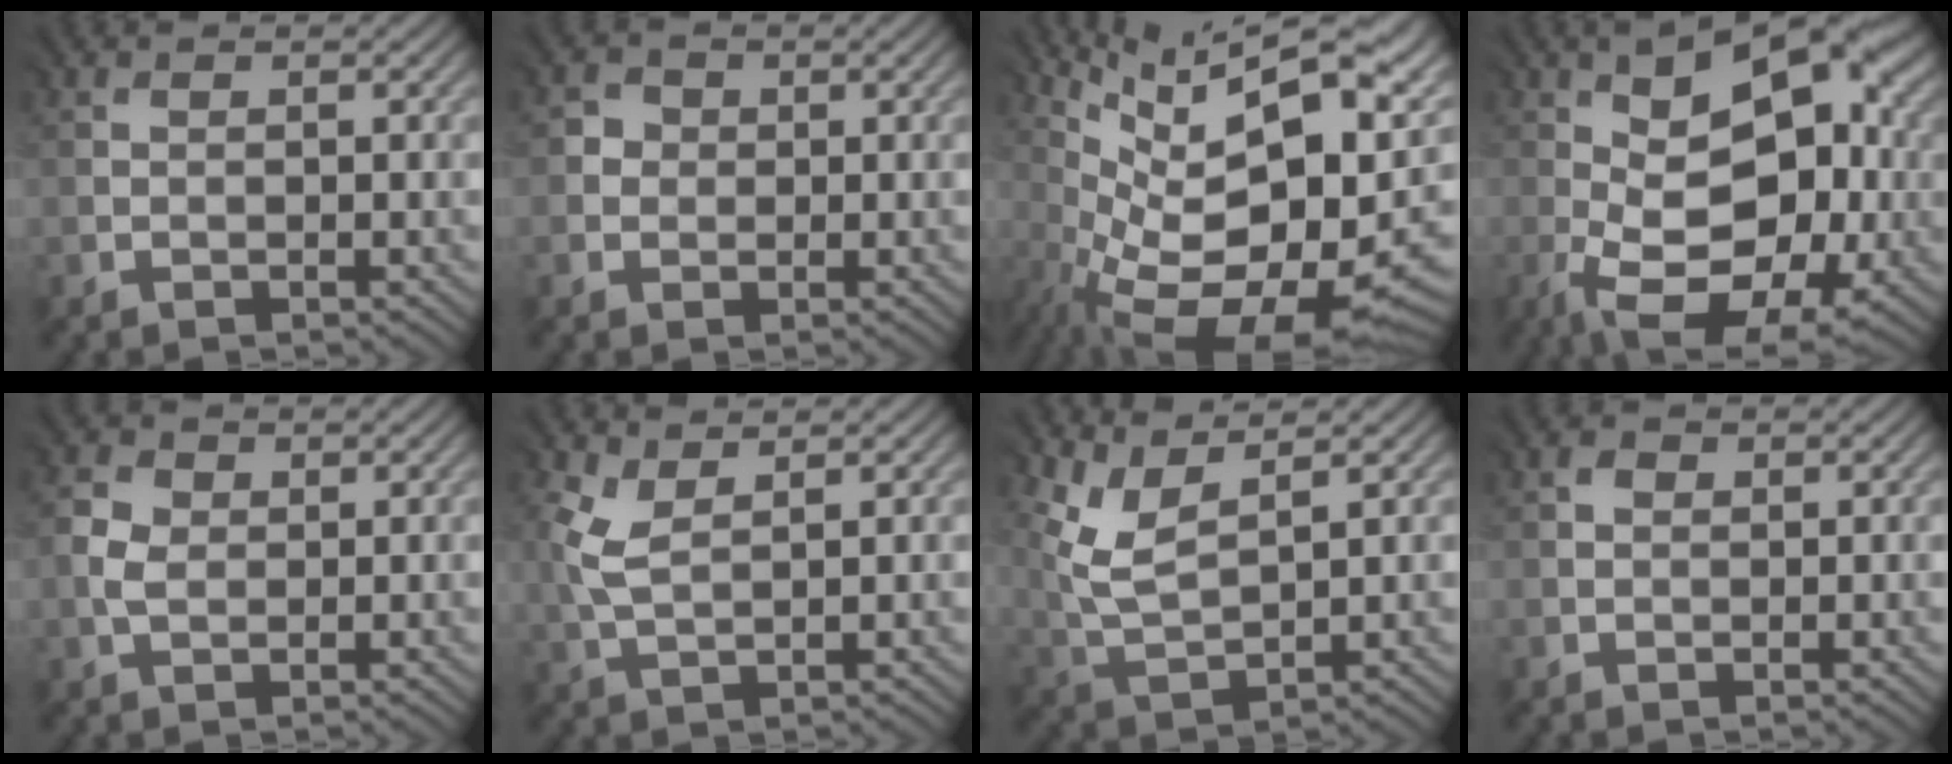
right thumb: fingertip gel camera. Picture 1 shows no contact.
{"total": 1.4, "force": [-0.4, 1.4, -0.2], "torque": [0.007, 0.000, -0.010]}
{"total": 16.8, "force": [2.3, 7.2, 15.1], "torque": [-0.237, -0.014, 0.061]}
{"total": 16.9, "force": [-1.9, 9.7, 13.7], "torque": [-0.215, -0.027, -0.013]}
{"total": 2.0, "force": [-0.2, 1.7, 1.0], "torque": [-0.027, 0.002, -0.004]}
{"total": 2.6, "force": [1.4, 1.1, 1.9], "torque": [-0.065, 0.004, 0.034]}
{"total": 4.8, "force": [3.4, 1.5, 3.0], "torque": [-0.084, 0.001, 0.080]}
{"total": 0.8, "force": [0.3, 0.7, 0.1], "torque": [0.003, 0.001, 0.003]}